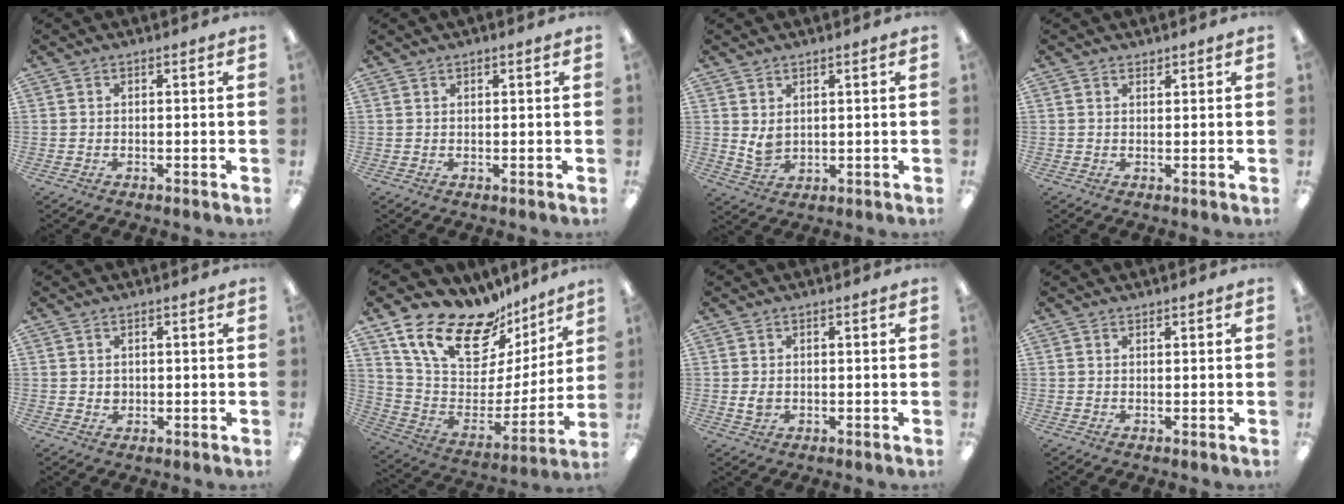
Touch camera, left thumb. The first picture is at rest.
{"total": 0.8, "force": [0.7, 0.1, 0.2], "torque": [-0.004, -0.001, 0.014]}
{"total": 4.0, "force": [2.0, 2.7, 2.2], "torque": [-0.045, -0.012, 0.035]}
{"total": 1.2, "force": [1.1, 0.4, 0.0], "torque": [0.006, -0.005, 0.020]}
{"total": 1.4, "force": [0.5, 1.2, 0.4], "torque": [-0.001, 0.000, 0.008]}
{"total": 21.8, "force": [16.6, 9.5, 10.5], "torque": [-0.189, -0.119, 0.296]}
{"total": 2.1, "force": [0.1, 1.6, 1.5], "torque": [-0.020, 0.000, 0.000]}
{"total": 0.6, "force": [0.6, 0.1, 0.0], "torque": [-0.001, 0.000, 0.011]}